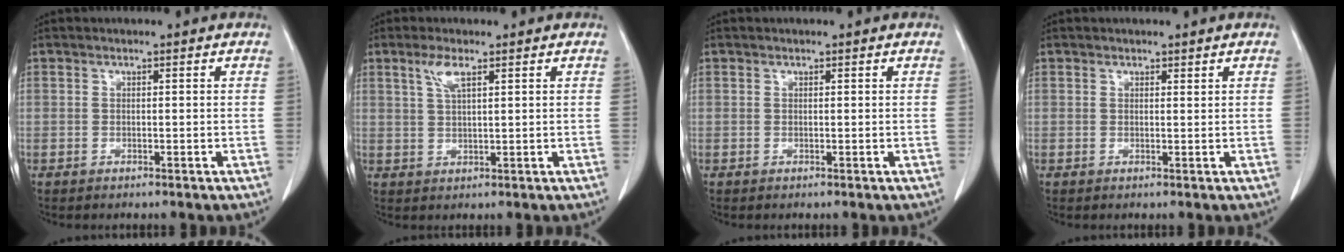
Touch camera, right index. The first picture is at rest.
{"total": 3.9, "force": [2.1, 1.1, 3.1], "torque": [-0.069, 0.006, 0.045]}
{"total": 0.0}
{"total": 0.8, "force": [0.6, 0.5, 0.3], "torque": [-0.005, 0.003, 0.009]}